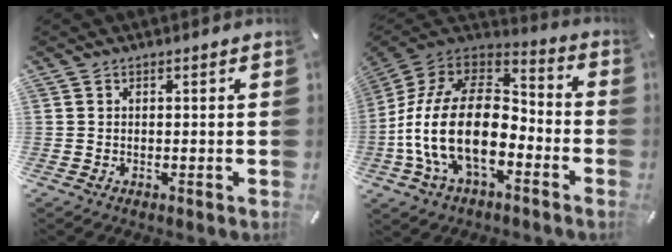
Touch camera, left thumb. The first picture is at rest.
{"total": 22.3, "force": [-6.8, 13.1, 16.7], "torque": [-0.347, 0.034, -0.109]}